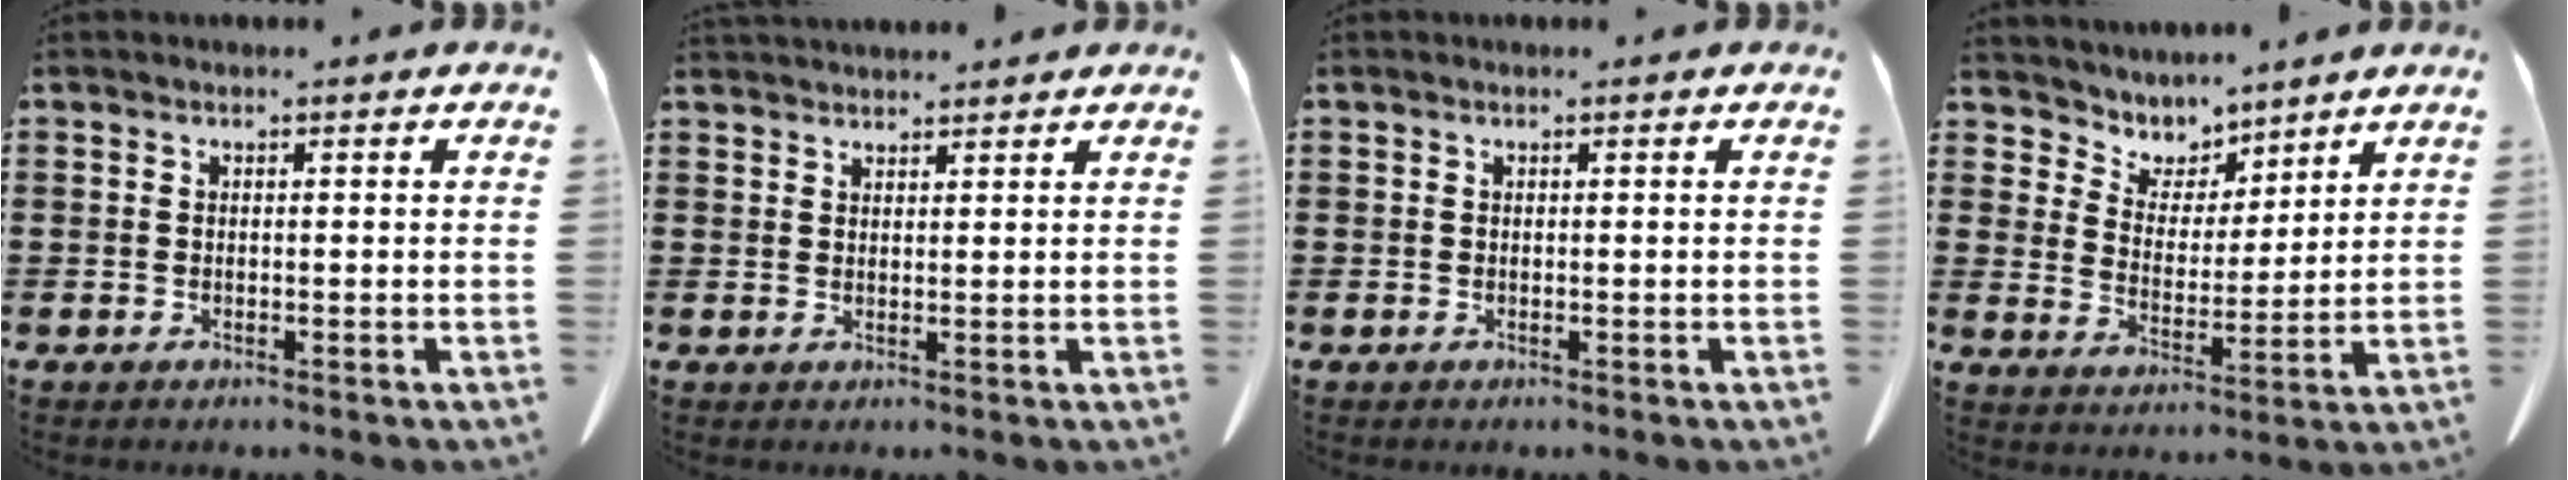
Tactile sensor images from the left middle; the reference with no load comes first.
{"total": 2.0, "force": [2.0, 0.2, 0.1], "torque": [-0.006, -0.001, 0.038]}
{"total": 0.0}
{"total": 5.0, "force": [4.5, 2.2, -0.4], "torque": [-0.027, -0.032, 0.078]}